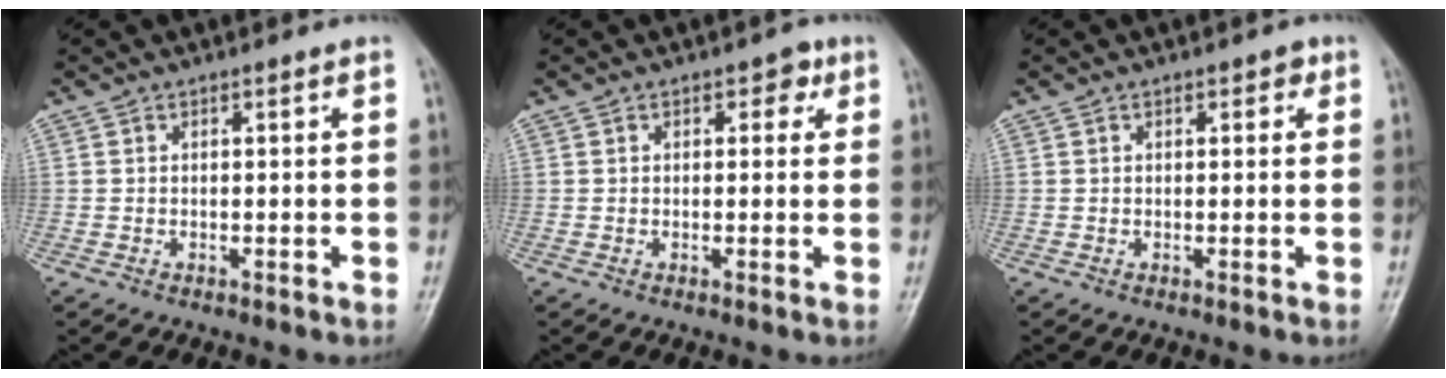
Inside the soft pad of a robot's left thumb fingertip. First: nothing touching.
{"total": 2.8, "force": [1.2, 1.9, 1.8], "torque": [-0.003, 0.001, 0.010]}
{"total": 1.9, "force": [0.8, 1.2, 1.2], "torque": [-0.003, 0.001, 0.007]}